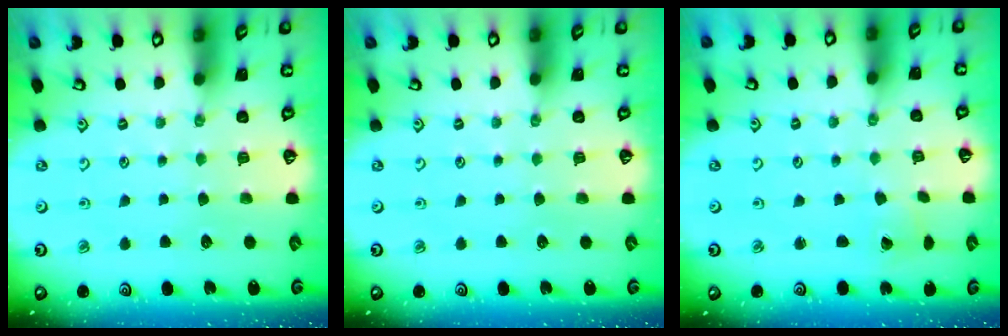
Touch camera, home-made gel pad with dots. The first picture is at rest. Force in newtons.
{"total": 0.0}
{"total": 2.4, "press": 2.4, "slide": 0.2}